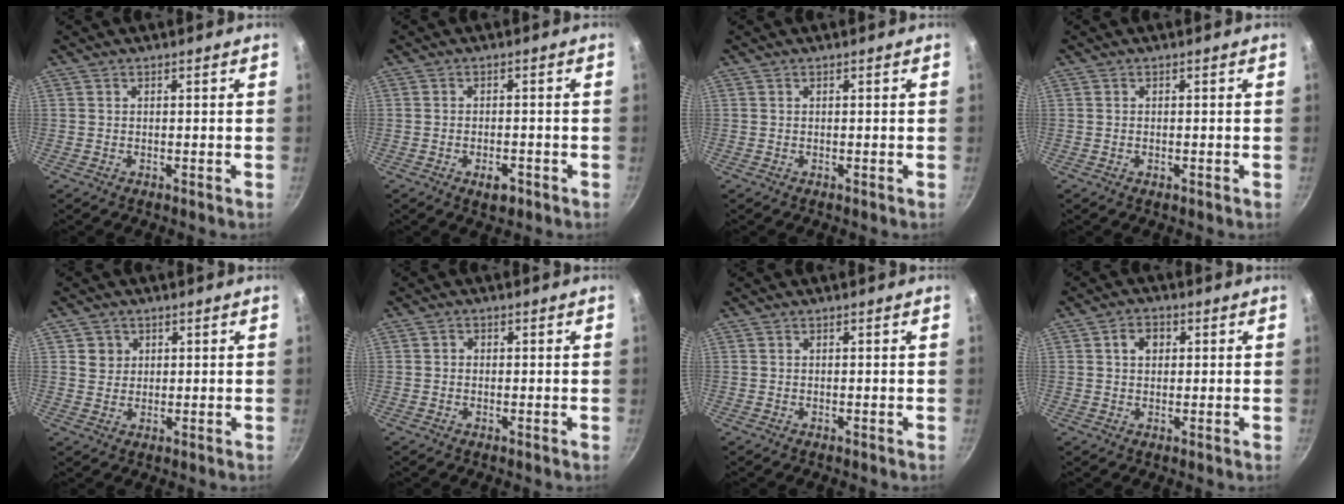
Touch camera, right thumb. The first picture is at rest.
{"total": 3.6, "force": [-1.9, 1.8, 2.4], "torque": [-0.031, 0.010, -0.026]}
{"total": 0.0}
{"total": 0.6, "force": [-0.2, 0.3, 0.4], "torque": [-0.007, 0.001, -0.003]}
{"total": 3.3, "force": [1.1, 3.1, 0.6], "torque": [0.012, 0.005, 0.017]}
{"total": 1.2, "force": [0.0, 1.1, 0.5], "torque": [-0.008, 0.005, -0.003]}
{"total": 0.0}
{"total": 3.9, "force": [1.0, 3.0, 2.4], "torque": [-0.022, 0.006, 0.012]}